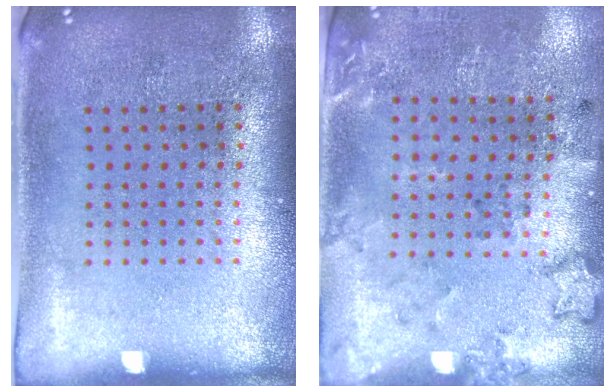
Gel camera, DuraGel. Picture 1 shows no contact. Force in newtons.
{"total": 2.0, "press": 1.4, "slide": 1.4}